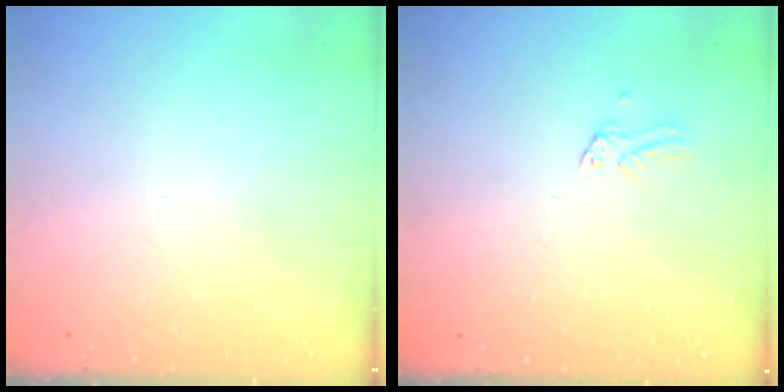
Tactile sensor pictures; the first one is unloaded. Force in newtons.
{"total": 0.0}